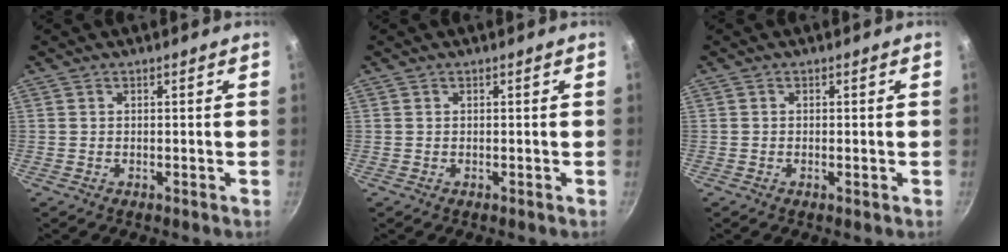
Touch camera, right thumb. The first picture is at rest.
{"total": 0.0}
{"total": 0.7, "force": [-0.2, 0.2, 0.7], "torque": [-0.012, 0.001, -0.004]}